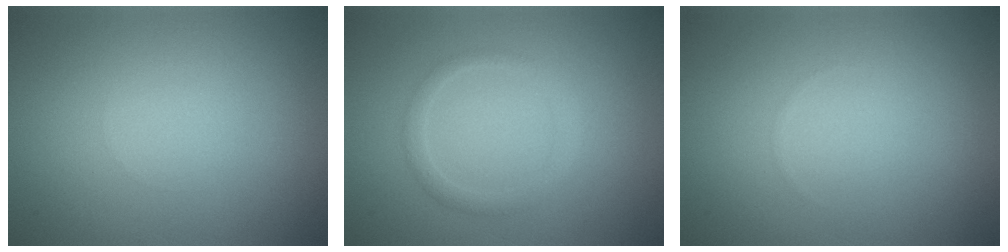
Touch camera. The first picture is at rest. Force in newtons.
{"total": 1.6, "press": 1.6, "slide": 0.0}
{"total": 0.0}